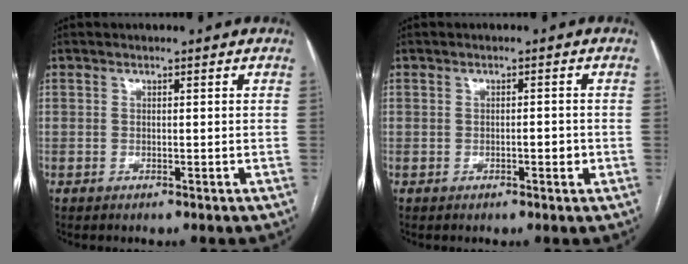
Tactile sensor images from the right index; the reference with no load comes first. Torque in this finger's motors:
{"motor_torque": [0.30, -0.17, 0.02, 0.03]}